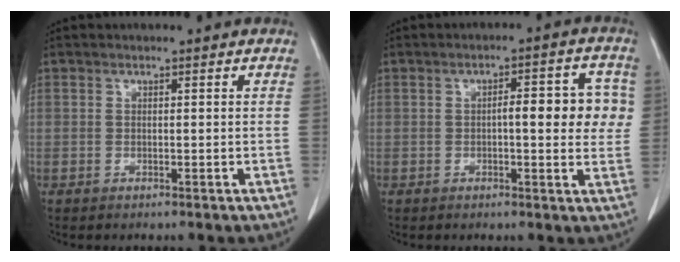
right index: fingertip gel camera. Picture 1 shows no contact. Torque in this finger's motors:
{"motor_torque": [0.14, 0.30, 0.02, 0.04]}